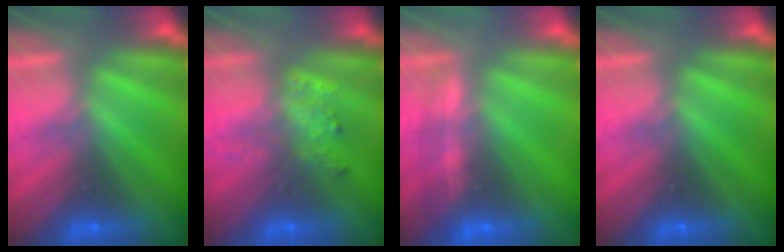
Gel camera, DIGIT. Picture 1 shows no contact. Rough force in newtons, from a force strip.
{"total": 1.7}
{"total": 1.5}
{"total": 0.0}